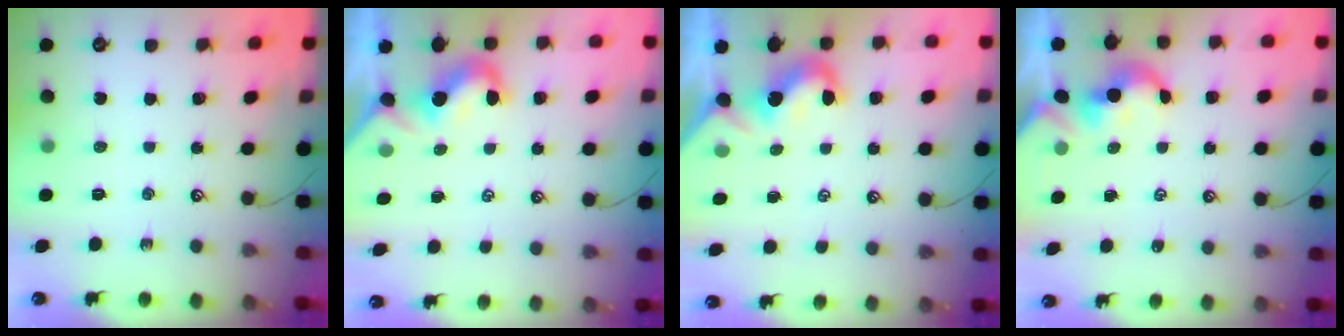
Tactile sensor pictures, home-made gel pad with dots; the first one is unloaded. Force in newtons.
{"total": 2.2, "press": 2.1, "slide": 0.6}
{"total": 2.1, "press": 2.0, "slide": 0.5}
{"total": 2.2, "press": 2.1, "slide": 0.4}